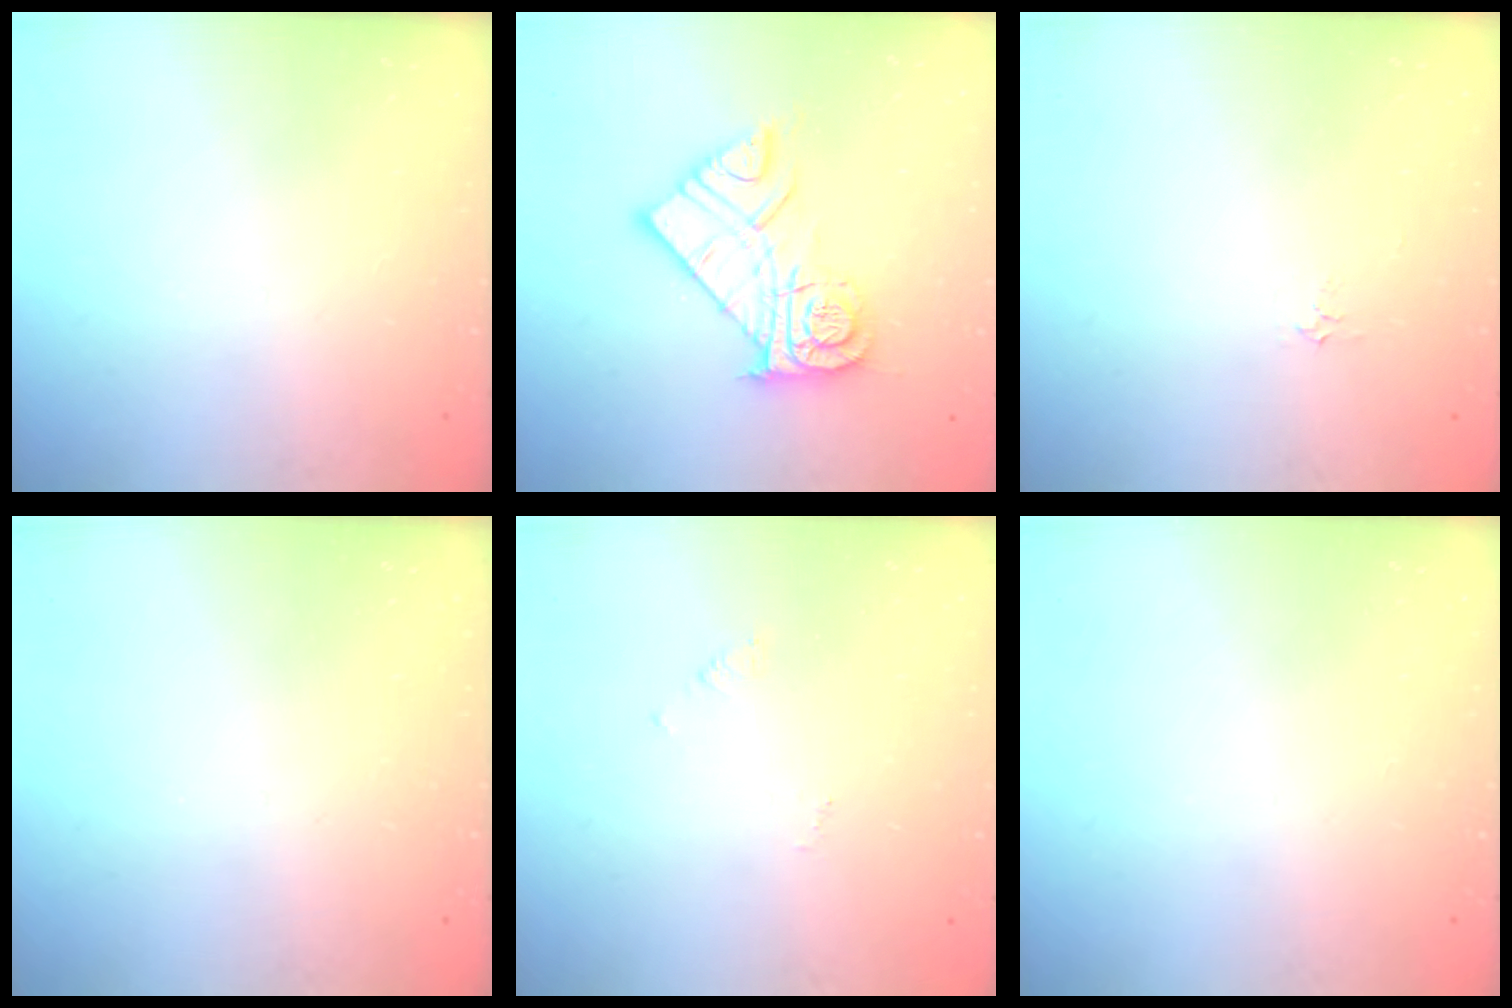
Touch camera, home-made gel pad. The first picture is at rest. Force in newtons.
{"total": 16.2, "press": 16.1, "slide": 1.6}
{"total": 3.2, "press": 3.1, "slide": 0.5}
{"total": 0.0}
{"total": 2.7, "press": 2.7, "slide": 0.2}
{"total": 0.0}